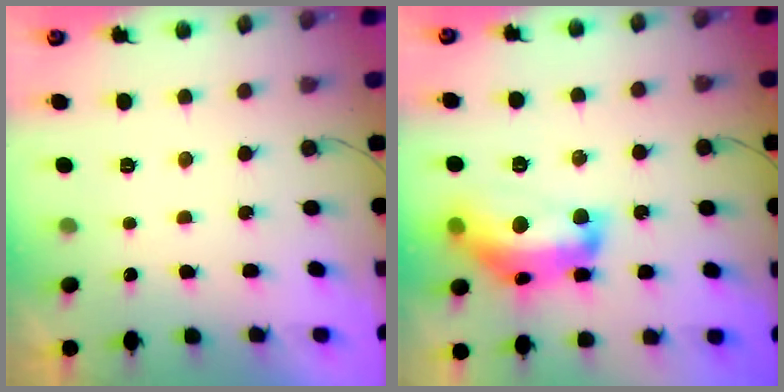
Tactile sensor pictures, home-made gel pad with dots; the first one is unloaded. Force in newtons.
{"total": 18.8, "press": 18.8, "slide": 1.1}